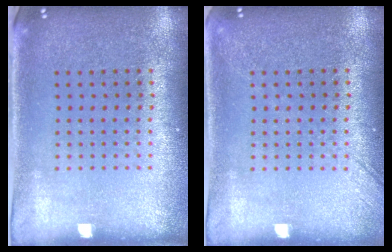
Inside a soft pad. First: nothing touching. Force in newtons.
{"total": 1.4, "press": 1.3, "slide": 0.3}